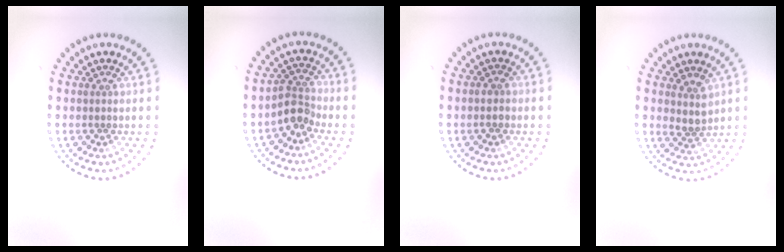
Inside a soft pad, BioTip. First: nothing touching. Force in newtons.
{"total": 2.4, "press": 1.9, "slide": 1.5}
{"total": 1.1, "press": 1.0, "slide": 0.3}
{"total": 2.0, "press": 1.6, "slide": 1.2}